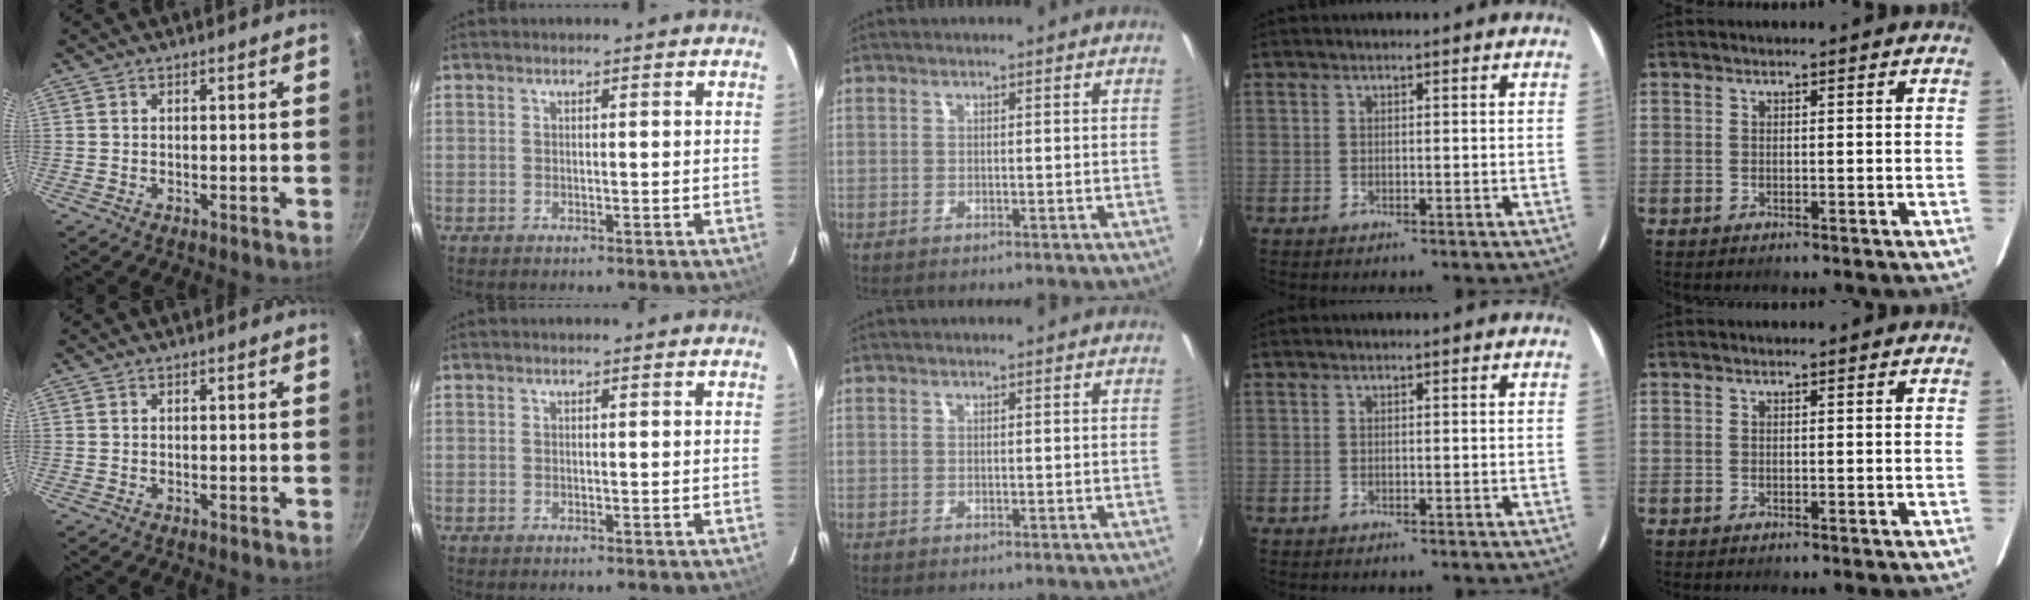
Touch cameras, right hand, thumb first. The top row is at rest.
{}